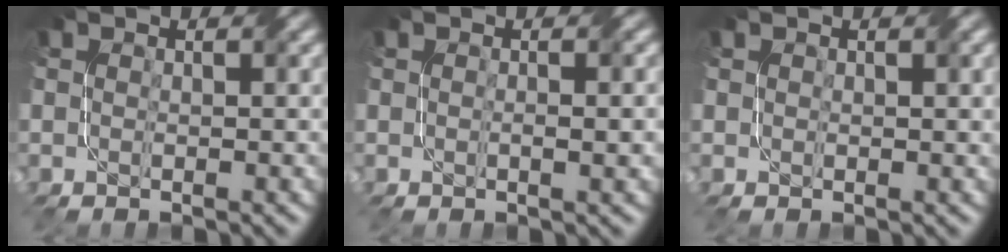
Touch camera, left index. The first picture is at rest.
{"total": 1.3, "force": [0.0, 0.2, 1.3], "torque": [-0.020, -0.001, -0.001]}
{"total": 0.9, "force": [0.6, 0.6, 0.3], "torque": [-0.007, 0.000, 0.013]}